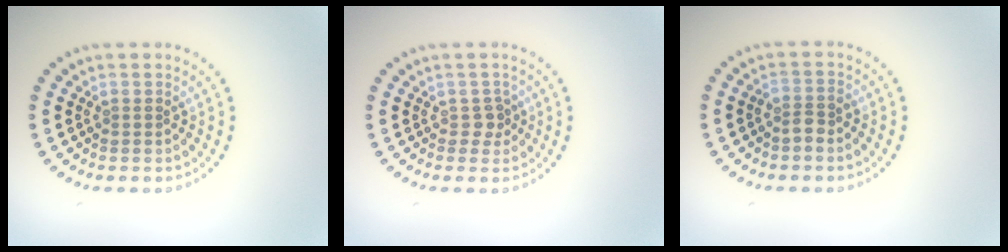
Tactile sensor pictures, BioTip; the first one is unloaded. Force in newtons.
{"total": 1.2, "press": 0.9, "slide": 0.7}
{"total": 1.5, "press": 1.3, "slide": 0.8}